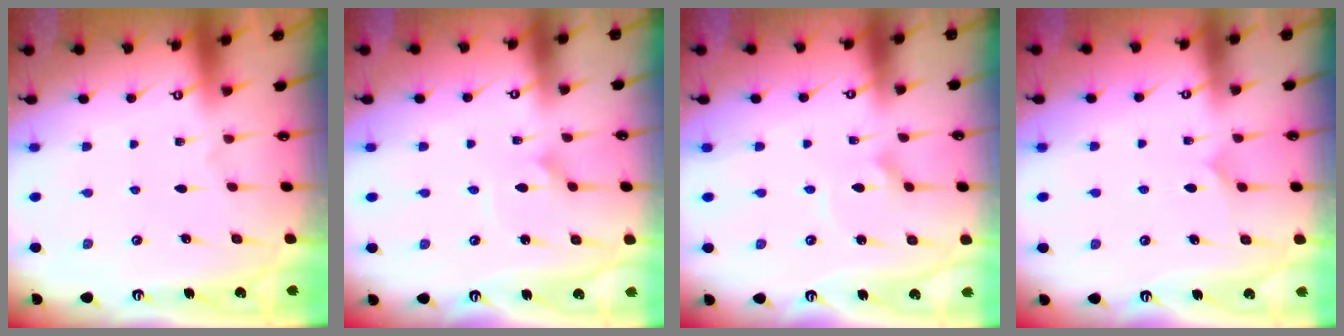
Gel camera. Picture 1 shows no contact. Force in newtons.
{"total": 1.8, "press": 1.8, "slide": 0.0}
{"total": 2.6, "press": 2.6, "slide": 0.3}
{"total": 5.0, "press": 5.0, "slide": 0.7}